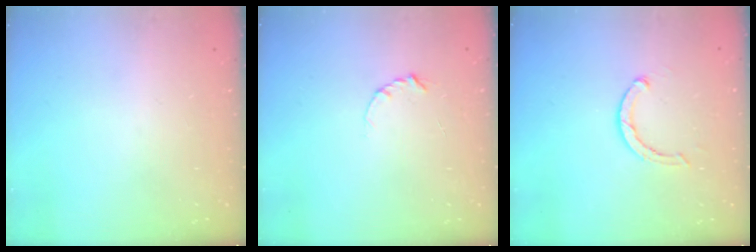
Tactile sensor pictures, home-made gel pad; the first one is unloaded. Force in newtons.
{"total": 2.9, "press": 2.9, "slide": 0.3}
{"total": 2.6, "press": 2.5, "slide": 0.4}